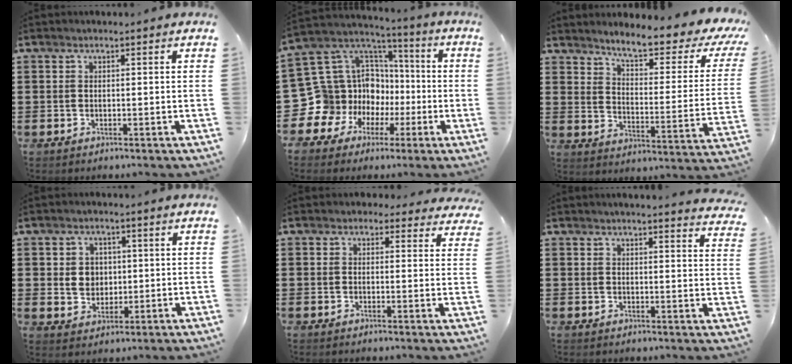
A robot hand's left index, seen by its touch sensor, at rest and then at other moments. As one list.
[{"total": 14.4, "force": [-3.9, 13.6, 2.3], "torque": [-0.116, -0.035, -0.030]}, {"total": 6.5, "force": [5.3, 0.4, 3.7], "torque": [-0.079, -0.042, 0.081]}, {"total": 3.8, "force": [0.4, 3.5, 1.5], "torque": [-0.036, 0.006, 0.003]}, {"total": 1.8, "force": [1.4, 1.0, 0.5], "torque": [-0.009, 0.001, 0.024]}, {"total": 2.7, "force": [2.6, -0.5, 0.4], "torque": [-0.009, -0.017, 0.047]}]